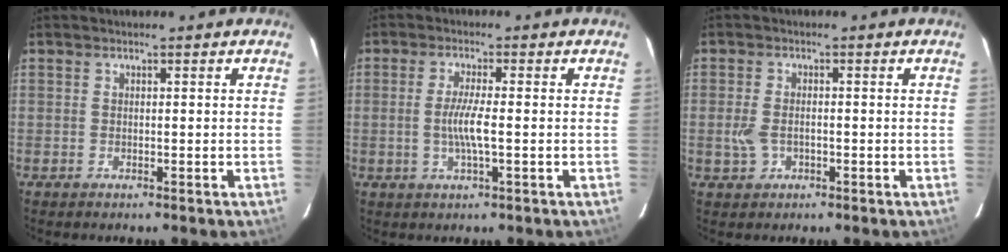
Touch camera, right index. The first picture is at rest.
{"total": 4.7, "force": [-0.8, 0.2, 4.6], "torque": [-0.086, -0.005, -0.015]}
{"total": 3.5, "force": [-1.1, 2.3, 2.5], "torque": [-0.057, 0.000, -0.015]}